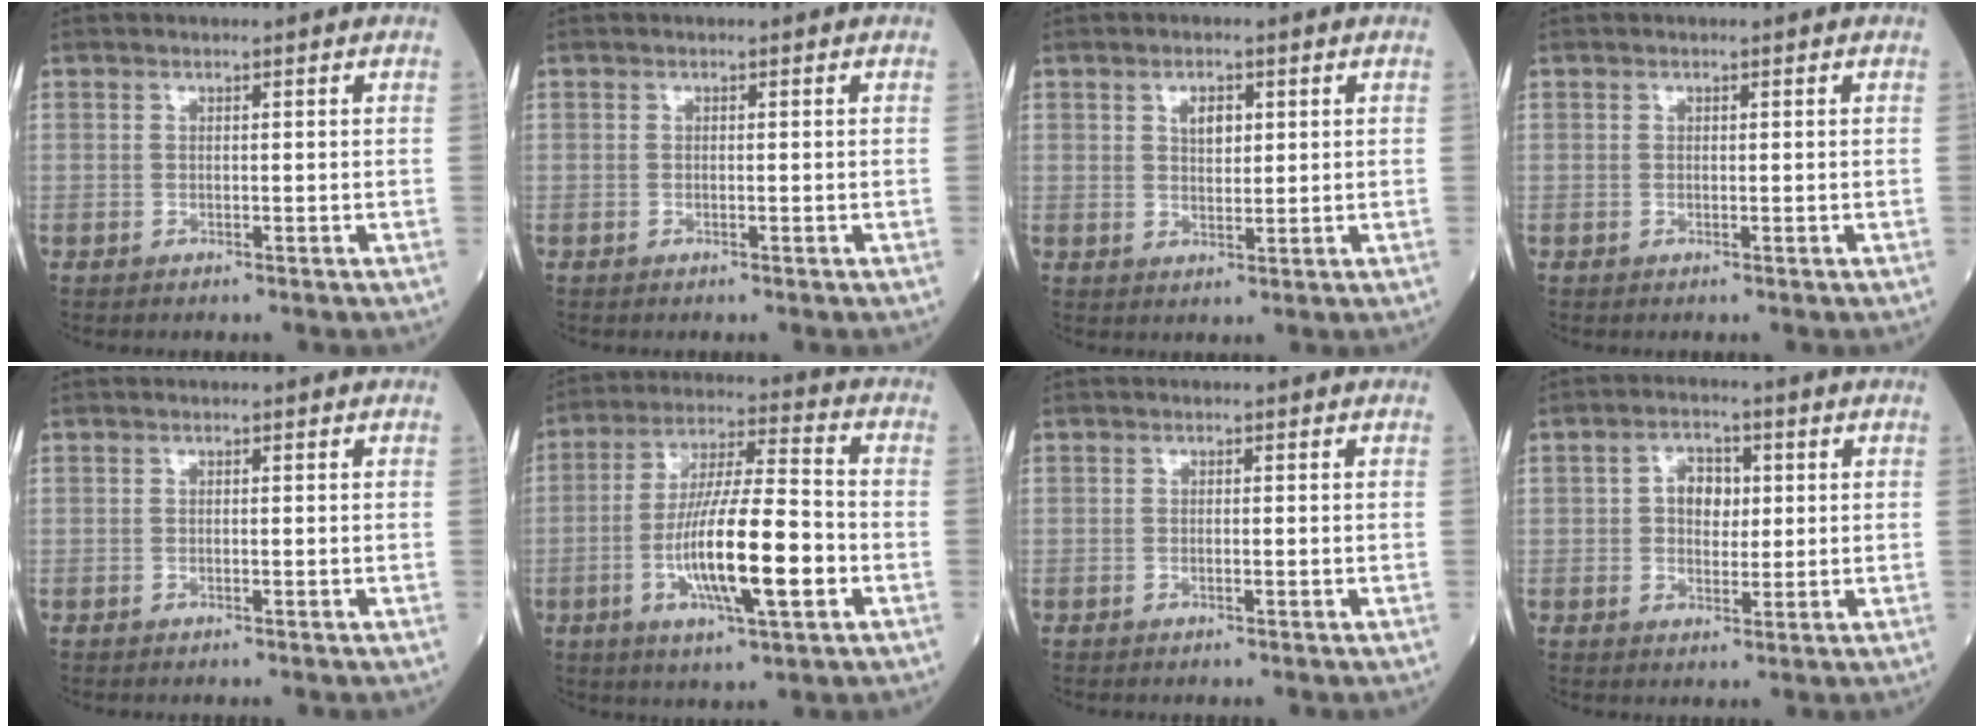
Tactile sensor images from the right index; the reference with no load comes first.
{"total": 0.0}
{"total": 3.8, "force": [1.3, 2.2, 2.8], "torque": [-0.058, 0.004, 0.027]}
{"total": 0.0}
{"total": 0.0}
{"total": 16.2, "force": [-4.2, 2.7, 15.4], "torque": [-0.292, -0.004, -0.071]}
{"total": 0.9, "force": [-0.2, 0.4, 0.8], "torque": [-0.026, -0.001, -0.003]}
{"total": 5.8, "force": [1.0, 3.9, 4.2], "torque": [-0.085, 0.019, 0.021]}